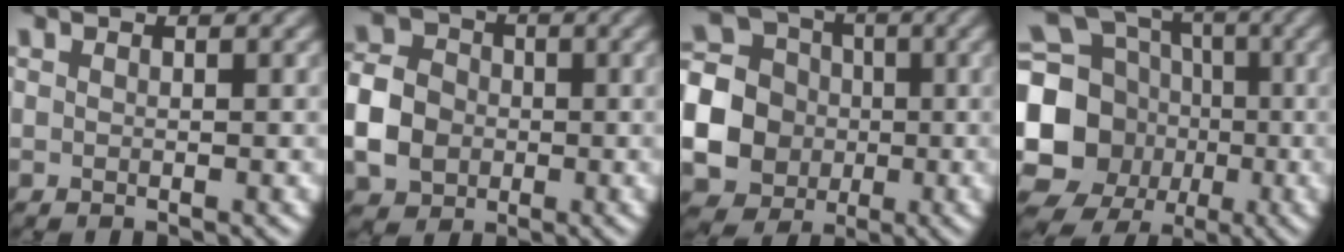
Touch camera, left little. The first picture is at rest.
{"total": 5.4, "force": [-1.5, 4.5, 2.4], "torque": [-0.053, 0.001, -0.039]}
{"total": 18.9, "force": [-2.9, 18.1, 4.6], "torque": [-0.152, -0.015, -0.091]}
{"total": 11.8, "force": [-1.8, 10.5, 5.1], "torque": [-0.128, -0.017, -0.043]}